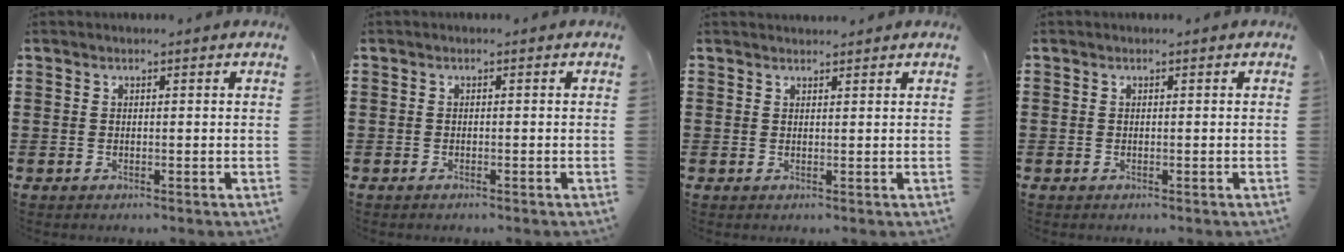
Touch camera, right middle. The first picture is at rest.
{"total": 0.0}
{"total": 1.2, "force": [1.2, 0.0, 0.0], "torque": [-0.002, -0.003, 0.024]}
{"total": 0.0}